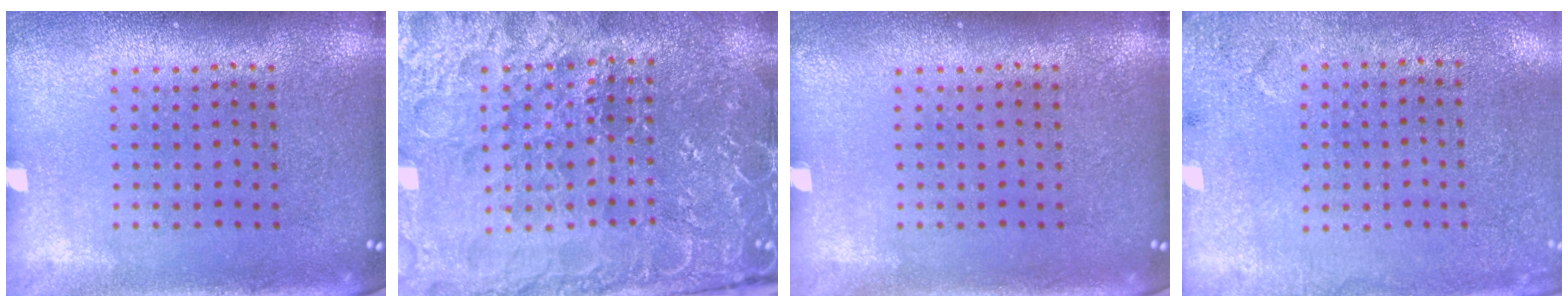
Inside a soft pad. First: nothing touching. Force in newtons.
{"total": 4.7, "press": 4.5, "slide": 1.2}
{"total": 0.0}
{"total": 2.7, "press": 2.2, "slide": 1.6}